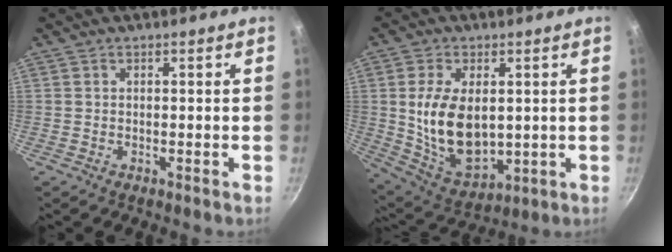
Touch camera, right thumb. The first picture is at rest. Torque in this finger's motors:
{"motor_torque": [-0.66, 1.01, 0.68, 0.96, 0.15]}